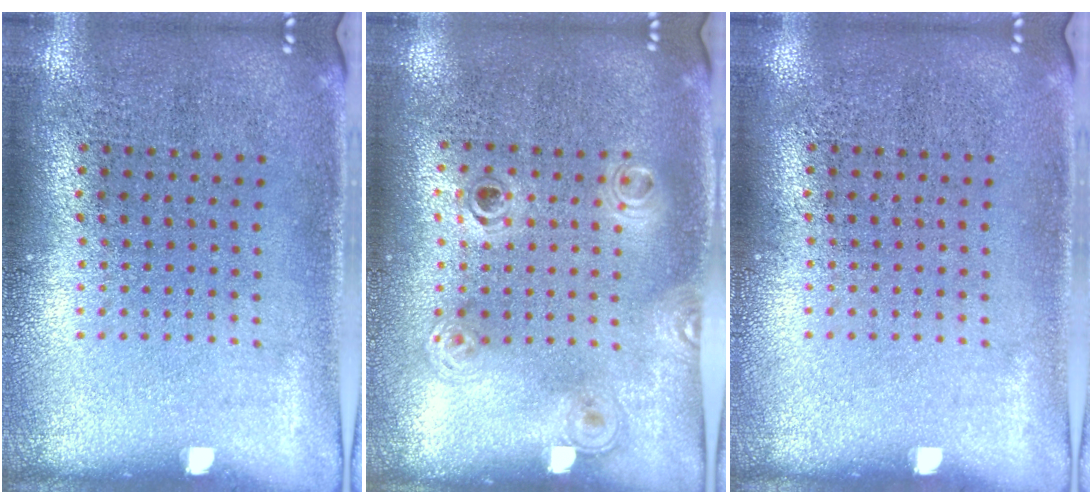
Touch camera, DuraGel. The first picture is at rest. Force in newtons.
{"total": 1.2, "press": 1.0, "slide": 0.6}
{"total": 0.0}